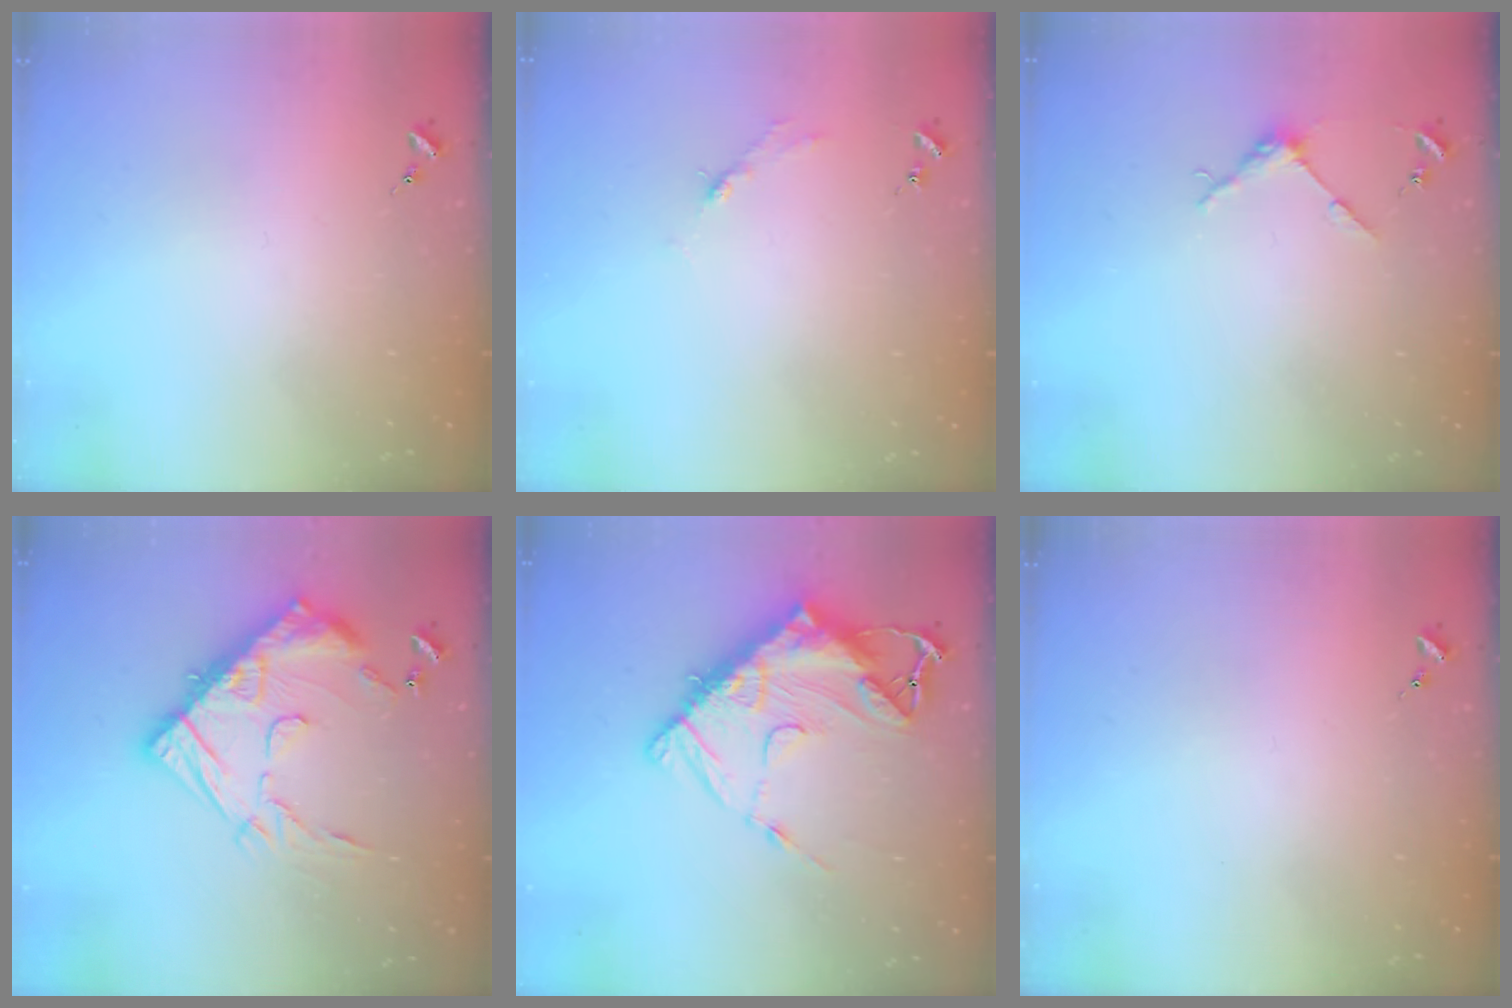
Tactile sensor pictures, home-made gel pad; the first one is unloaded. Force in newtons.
{"total": 2.7, "press": 2.7, "slide": 0.4}
{"total": 3.8, "press": 3.7, "slide": 0.4}
{"total": 20.3, "press": 20.3, "slide": 1.1}
{"total": 18.7, "press": 18.6, "slide": 1.9}
{"total": 0.0}